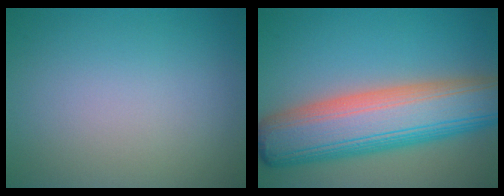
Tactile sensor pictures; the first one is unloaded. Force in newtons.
{"total": 12.0, "press": 12.0, "slide": 0.5}